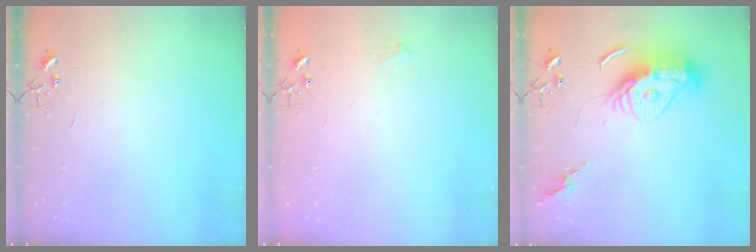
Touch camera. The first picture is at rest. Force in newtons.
{"total": 5.3, "press": 5.3, "slide": 0.6}
{"total": 13.5, "press": 13.4, "slide": 1.5}